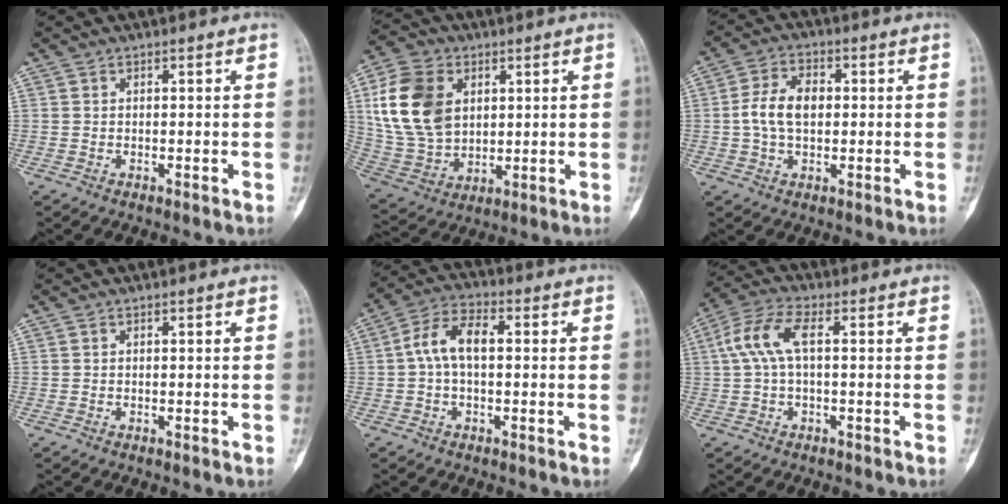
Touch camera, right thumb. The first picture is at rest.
{"total": 16.5, "force": [4.2, 11.8, 10.8], "torque": [-0.199, -0.006, 0.087]}
{"total": 7.8, "force": [0.3, 4.9, 6.1], "torque": [-0.111, 0.016, 0.001]}
{"total": 0.0}
{"total": 7.7, "force": [0.4, 4.1, 6.6], "torque": [-0.124, 0.029, 0.000]}
{"total": 7.5, "force": [1.0, 3.0, 6.8], "torque": [-0.163, 0.028, 0.016]}